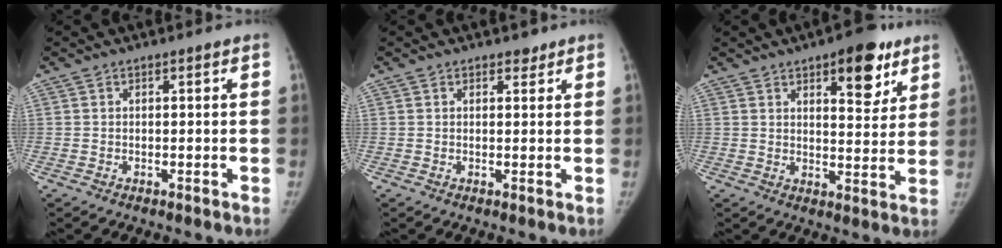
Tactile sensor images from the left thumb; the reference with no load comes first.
{"total": 1.2, "force": [1.0, 0.8, 0.1], "torque": [0.010, -0.007, 0.010]}
{"total": 11.2, "force": [6.4, 4.8, 7.9], "torque": [-0.068, -0.029, 0.086]}